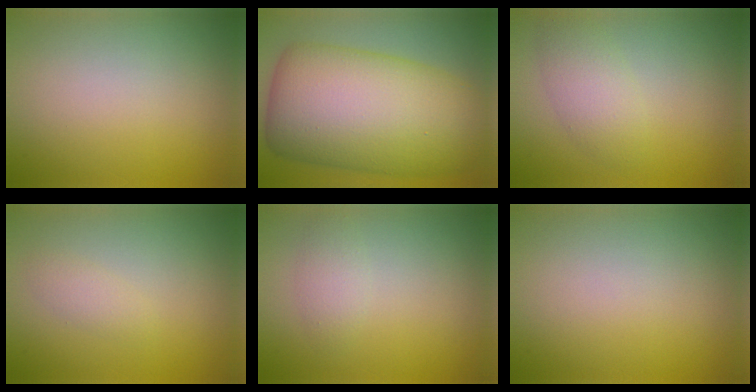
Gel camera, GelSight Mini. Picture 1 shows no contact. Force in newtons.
{"total": 15.1, "press": 15.1, "slide": 0.2}
{"total": 2.9, "press": 2.9, "slide": 0.0}
{"total": 1.2, "press": 1.2, "slide": 0.1}
{"total": 1.5, "press": 1.5, "slide": 0.1}
{"total": 0.0}